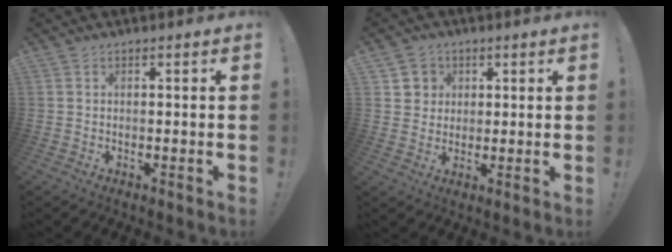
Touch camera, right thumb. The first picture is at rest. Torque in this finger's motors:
{"motor_torque": [0.36, 0.36, 0.47, 0.39, 0.20]}